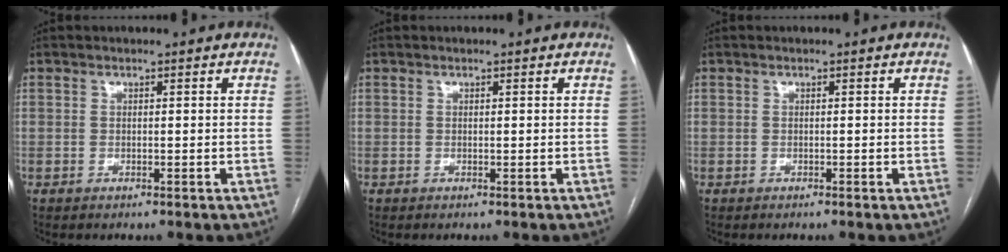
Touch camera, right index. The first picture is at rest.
{"total": 0.0}
{"total": 0.0}